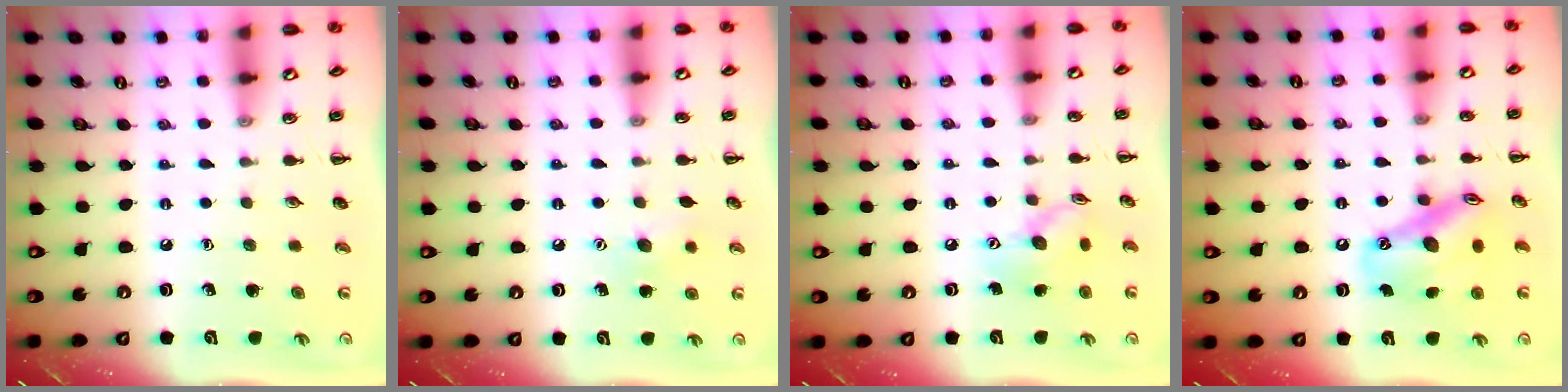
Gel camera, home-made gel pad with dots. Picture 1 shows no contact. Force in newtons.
{"total": 7.9, "press": 7.6, "slide": 1.9}
{"total": 9.4, "press": 9.3, "slide": 0.7}
{"total": 15.2, "press": 14.7, "slide": 3.6}